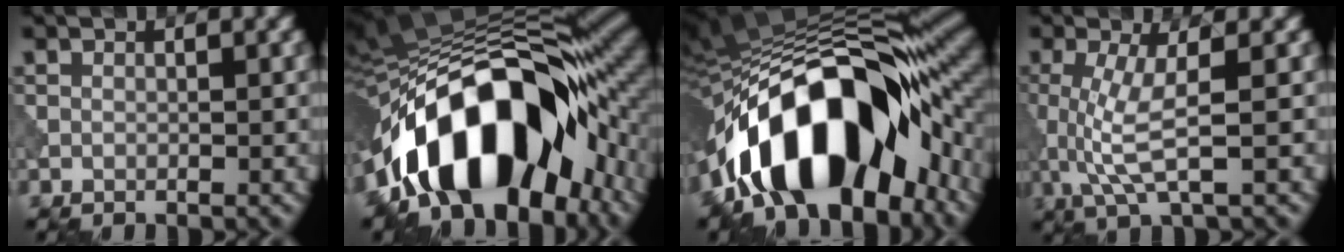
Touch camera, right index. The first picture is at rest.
{"total": 15.7, "force": [-6.5, 8.0, 11.9], "torque": [-0.164, 0.013, -0.112]}
{"total": 15.9, "force": [-6.8, 7.3, 12.4], "torque": [-0.184, 0.013, -0.115]}
{"total": 4.4, "force": [-0.3, 0.8, 4.3], "torque": [-0.103, -0.006, -0.003]}